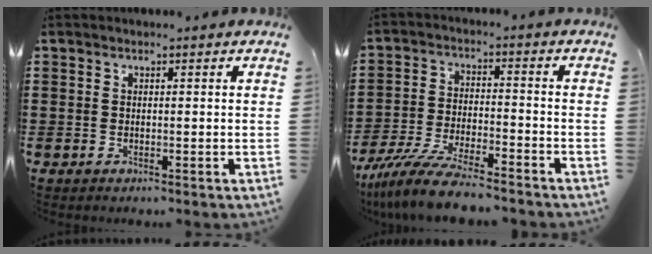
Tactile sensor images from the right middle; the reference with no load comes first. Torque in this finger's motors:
{"motor_torque": [1.78, -0.36, 0.55, 0.21]}